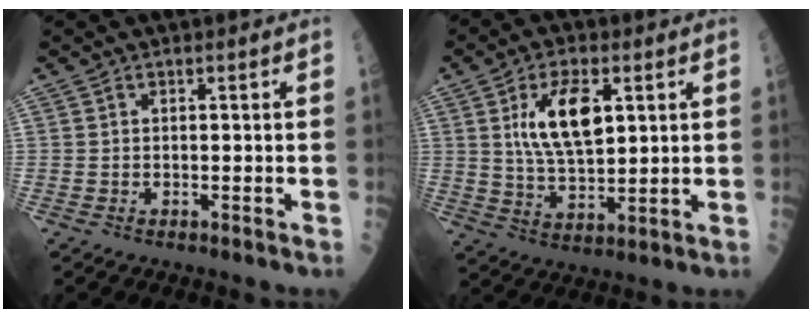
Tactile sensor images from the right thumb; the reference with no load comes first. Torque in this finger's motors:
{"motor_torque": [0.74, 0.86, 1.26, 0.60, 0.39]}